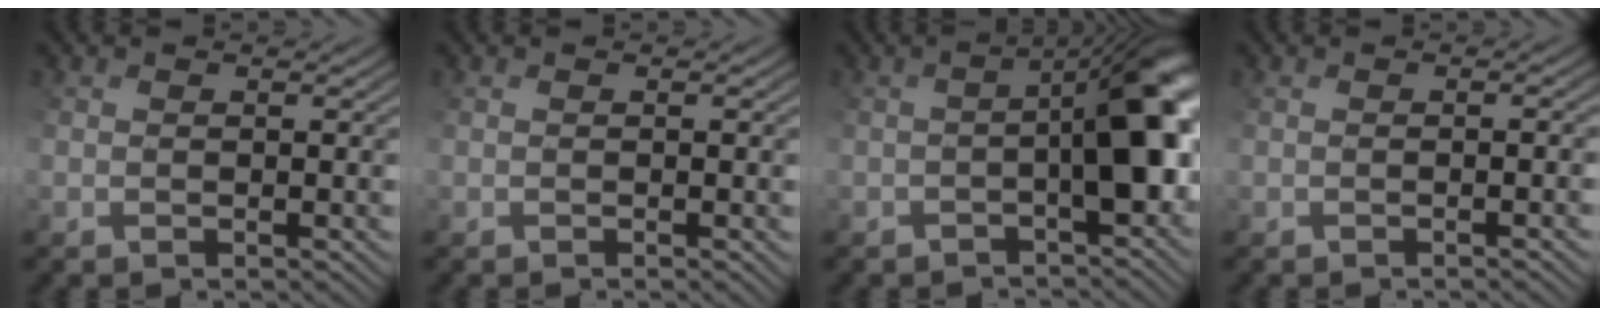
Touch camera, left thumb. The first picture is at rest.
{"total": 0.6, "force": [-0.1, 0.0, 0.6], "torque": [-0.008, -0.002, 0.005]}
{"total": 9.1, "force": [-2.4, 3.4, 8.1], "torque": [-0.095, -0.002, -0.038]}
{"total": 2.9, "force": [-1.0, 0.8, 2.7], "torque": [-0.015, 0.004, 0.005]}